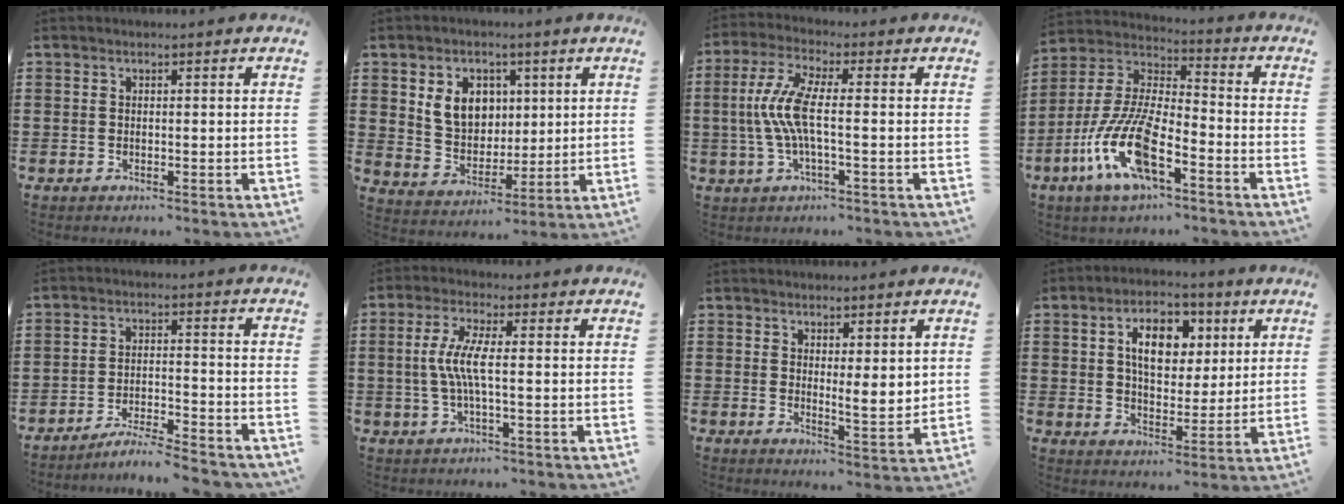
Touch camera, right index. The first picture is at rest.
{"total": 7.5, "force": [2.3, 6.1, 3.6], "torque": [-0.080, 0.014, 0.040]}
{"total": 7.9, "force": [-0.7, 1.6, 7.7], "torque": [-0.181, -0.015, -0.025]}
{"total": 13.3, "force": [-6.9, 4.4, 10.5], "torque": [-0.263, -0.015, -0.141]}
{"total": 5.1, "force": [-4.9, -0.1, 1.4], "torque": [-0.033, -0.005, -0.099]}
{"total": 5.7, "force": [-0.4, 0.9, 5.6], "torque": [-0.130, -0.010, -0.020]}
{"total": 3.9, "force": [2.0, 1.3, 3.1], "torque": [-0.041, -0.012, 0.030]}
{"total": 8.3, "force": [3.0, 5.4, 5.6], "torque": [-0.098, 0.010, 0.046]}